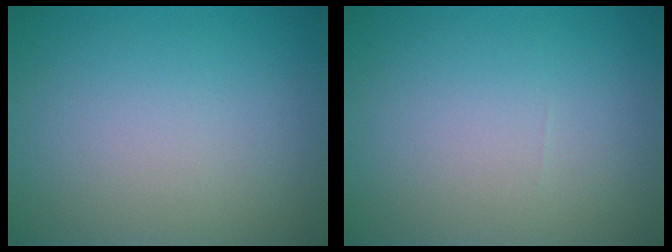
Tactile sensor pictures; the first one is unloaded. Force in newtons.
{"total": 0.0}